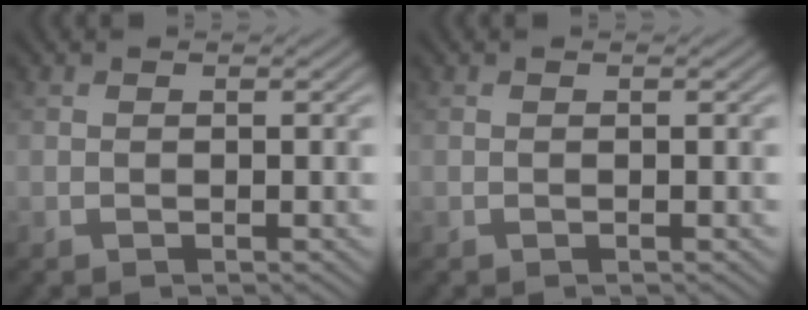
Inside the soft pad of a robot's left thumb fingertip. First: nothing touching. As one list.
[{"total": 0.0}]